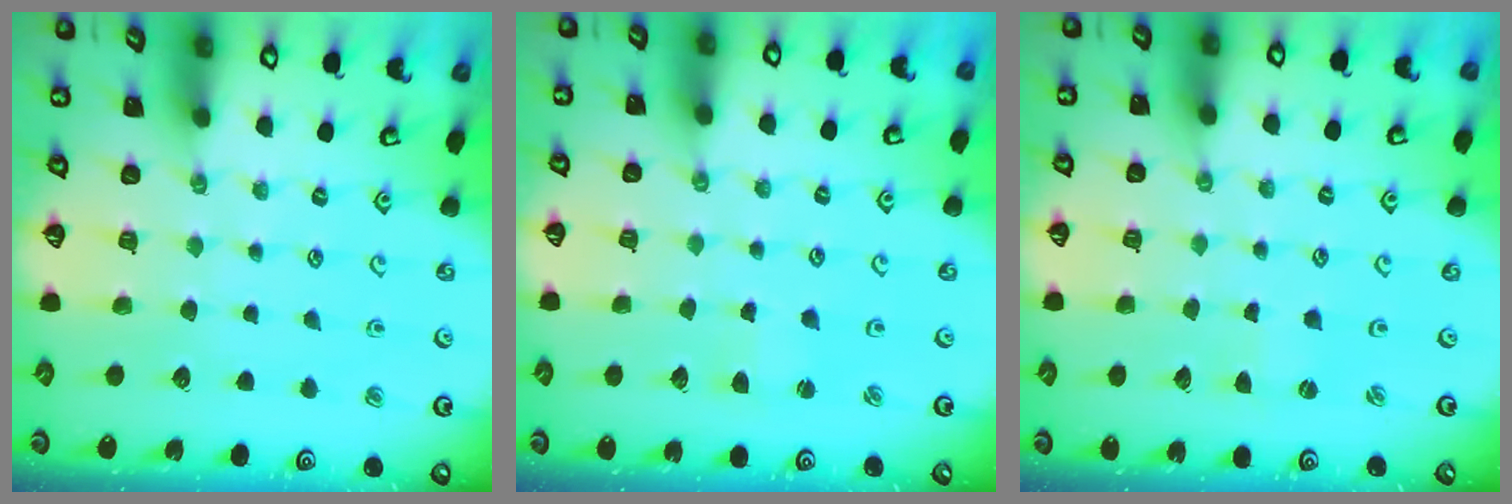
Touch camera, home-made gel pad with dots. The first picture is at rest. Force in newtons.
{"total": 2.0, "press": 2.0, "slide": 0.3}
{"total": 1.1, "press": 1.1, "slide": 0.3}